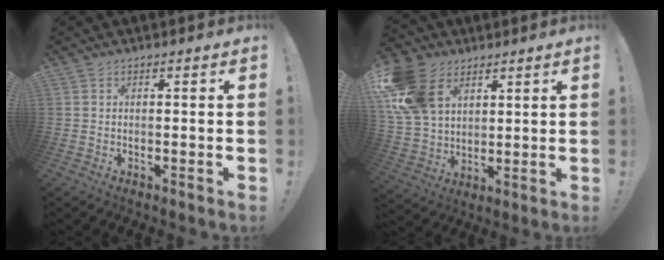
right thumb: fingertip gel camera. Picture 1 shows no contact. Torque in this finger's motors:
{"motor_torque": [1.41, 1.48, 0.92, 0.82, 0.25]}